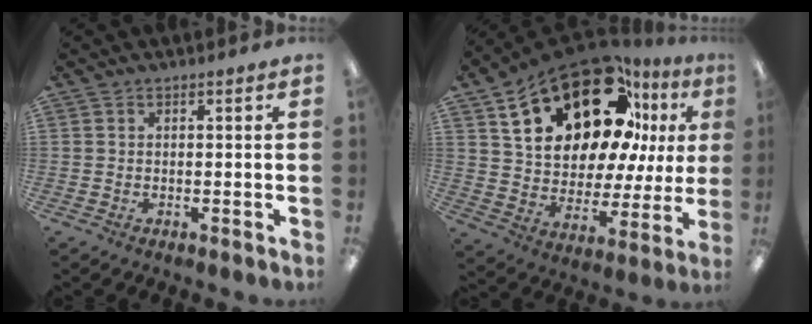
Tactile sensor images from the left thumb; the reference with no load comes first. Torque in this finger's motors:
{"motor_torque": [0.56, 2.43, 1.48, -1.30, 0.59]}